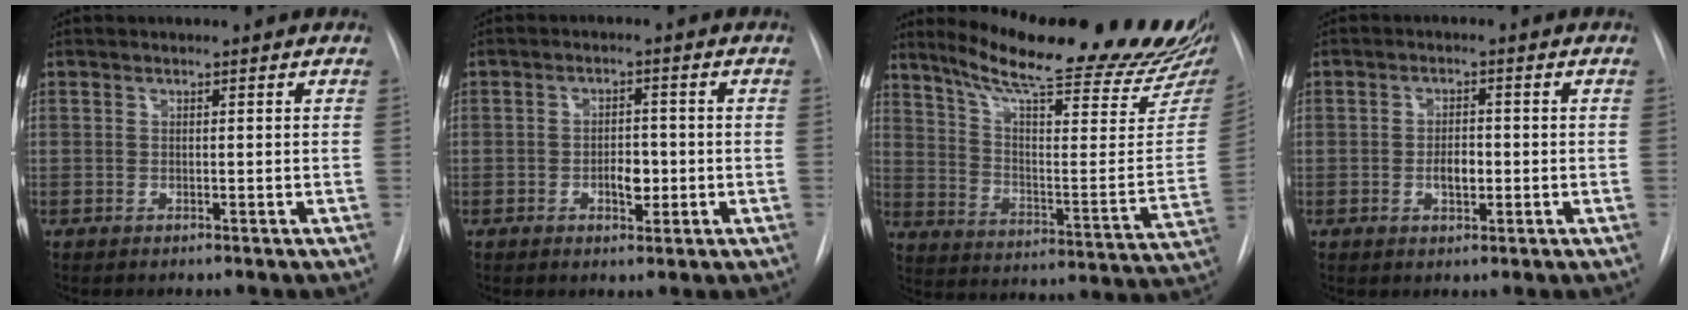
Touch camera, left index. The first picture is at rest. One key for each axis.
{"total": 3.8, "fx": -1.3, "fy": 1.9, "fz": 3.0, "tx": -0.042, "ty": 0.000, "tz": -0.018}
{"total": 27.7, "fx": 23.1, "fy": 1.8, "fz": 15.1, "tx": -0.231, "ty": -0.086, "tz": 0.312}
{"total": 3.2, "fx": -1.0, "fy": 1.5, "fz": 2.7, "tx": -0.044, "ty": -0.001, "tz": -0.015}